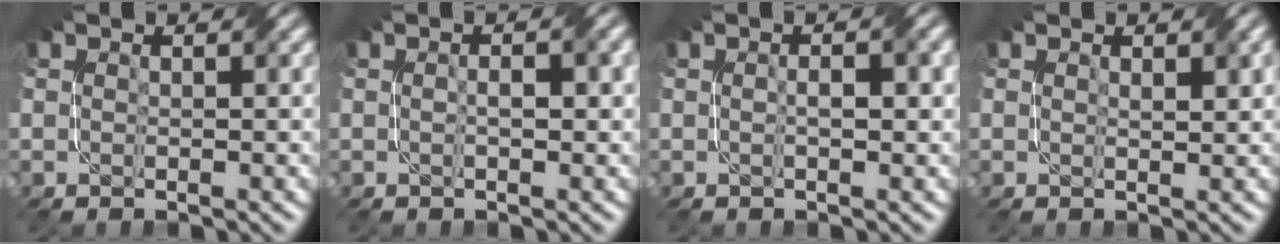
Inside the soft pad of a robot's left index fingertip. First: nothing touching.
{"total": 1.7, "force": [0.0, 0.5, 1.6], "torque": [-0.029, 0.003, -0.001]}
{"total": 1.9, "force": [0.0, 0.5, 1.8], "torque": [-0.031, 0.003, 0.000]}
{"total": 1.1, "force": [0.6, 0.3, 0.9], "torque": [-0.014, -0.001, 0.012]}